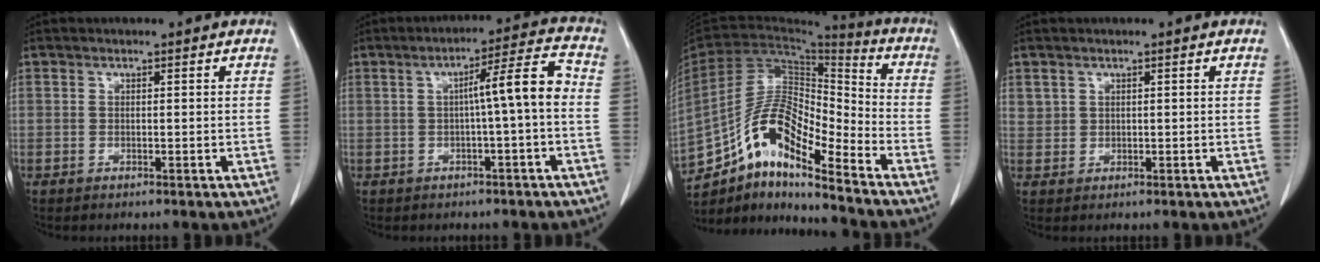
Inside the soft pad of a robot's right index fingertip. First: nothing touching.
{"total": 7.0, "force": [-0.6, -0.3, 7.0], "torque": [-0.103, 0.021, -0.008]}
{"total": 14.5, "force": [-10.3, 3.4, 9.7], "torque": [-0.182, 0.036, -0.182]}
{"total": 1.5, "force": [0.8, 1.3, 0.2], "torque": [0.009, 0.008, 0.013]}